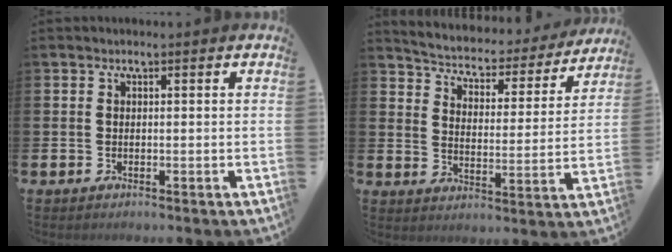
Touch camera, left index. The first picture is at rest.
{"total": 4.4, "force": [4.1, 1.4, 0.7], "torque": [-0.042, -0.036, 0.063]}